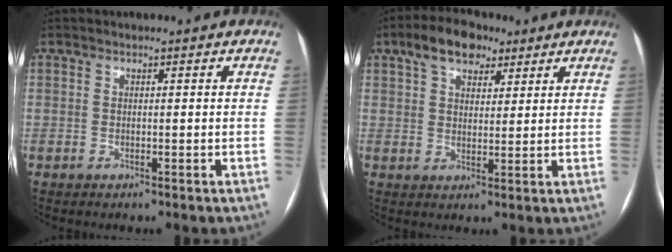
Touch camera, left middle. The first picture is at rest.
{"total": 7.7, "force": [4.8, 4.1, 4.4], "torque": [-0.075, 0.023, 0.082]}